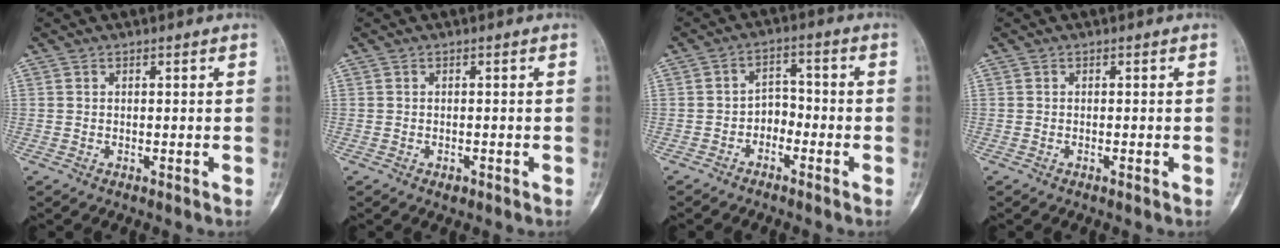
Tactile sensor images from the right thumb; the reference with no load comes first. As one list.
[{"total": 1.1, "force": [-0.6, 0.7, 0.6], "torque": [-0.007, 0.002, -0.007]}, {"total": 4.2, "force": [-2.4, 2.9, 1.9], "torque": [-0.011, 0.033, -0.048]}, {"total": 0.6, "force": [-0.2, 0.1, 0.5], "torque": [-0.009, -0.001, -0.004]}]